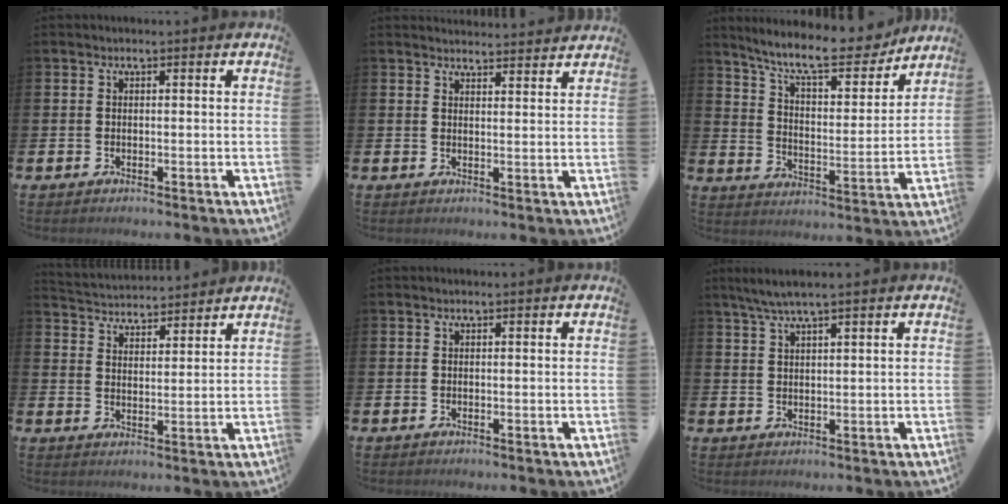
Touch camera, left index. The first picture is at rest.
{"total": 2.9, "force": [2.9, 0.1, -0.1], "torque": [0.005, -0.022, 0.051]}
{"total": 10.9, "force": [9.6, 2.3, 4.5], "torque": [-0.105, -0.064, 0.163]}
{"total": 4.1, "force": [4.0, 0.4, -0.6], "torque": [-0.009, -0.023, 0.074]}
{"total": 0.0}
{"total": 3.6, "force": [2.8, 0.1, 2.3], "torque": [-0.054, 0.002, 0.052]}